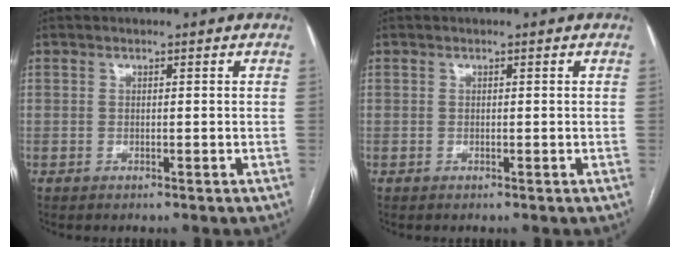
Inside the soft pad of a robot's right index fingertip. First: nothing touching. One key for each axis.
{"total": 0.0}